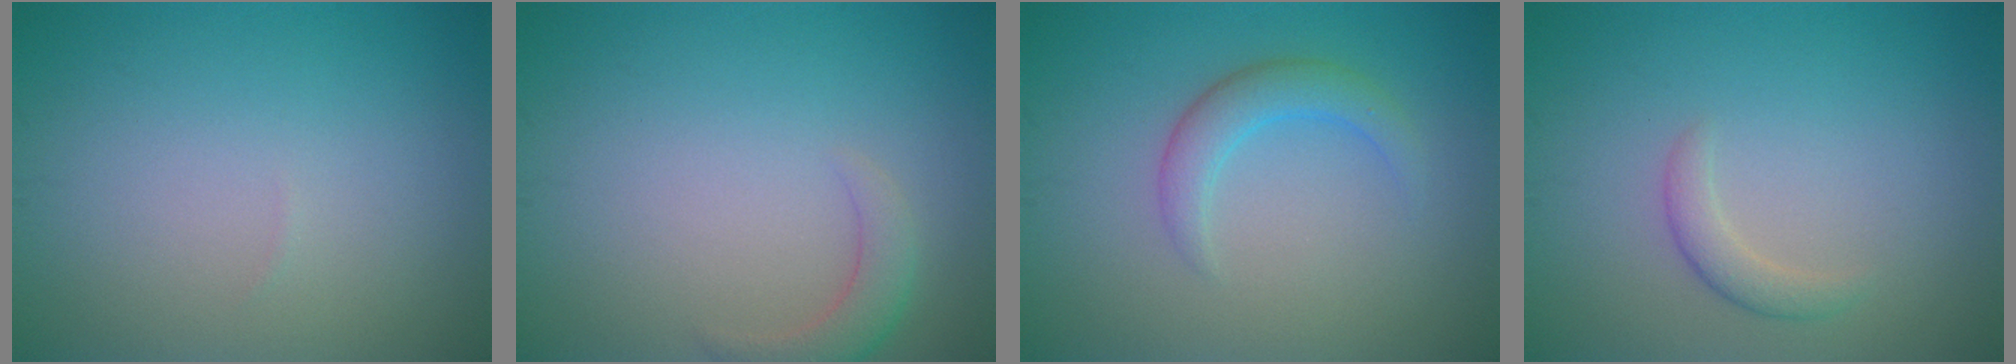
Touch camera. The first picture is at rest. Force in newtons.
{"total": 2.1, "press": 2.1, "slide": 0.2}
{"total": 2.6, "press": 2.6, "slide": 0.0}
{"total": 1.6, "press": 1.6, "slide": 0.1}